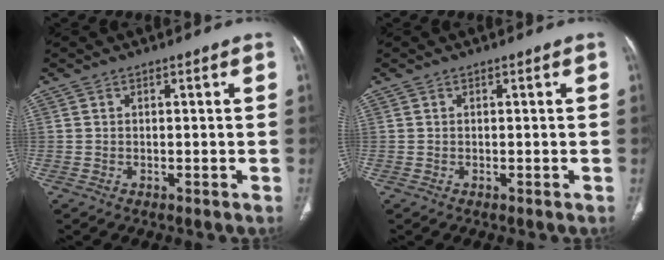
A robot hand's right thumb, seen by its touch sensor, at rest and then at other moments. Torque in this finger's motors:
{"motor_torque": [0.02, 0.01, 0.02, -0.01, 0.01]}